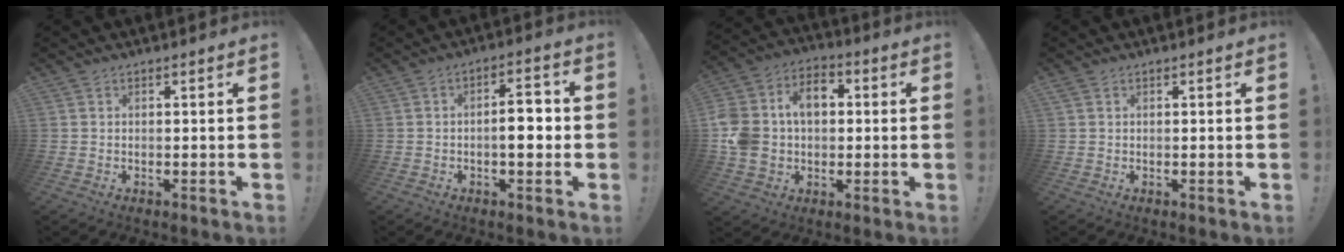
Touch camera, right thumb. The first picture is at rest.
{"total": 7.9, "force": [-1.1, 3.2, 7.2], "torque": [-0.097, 0.010, -0.024]}
{"total": 15.4, "force": [2.0, 12.2, 9.1], "torque": [-0.162, 0.008, 0.041]}
{"total": 0.7, "force": [0.4, 0.5, 0.2], "torque": [-0.006, 0.004, 0.007]}